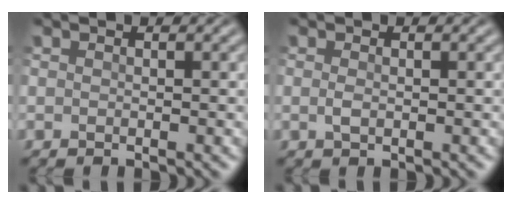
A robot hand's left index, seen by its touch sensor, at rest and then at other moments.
{"total": 0.7, "force": [0.2, 0.4, 0.5], "torque": [-0.017, 0.002, 0.003]}